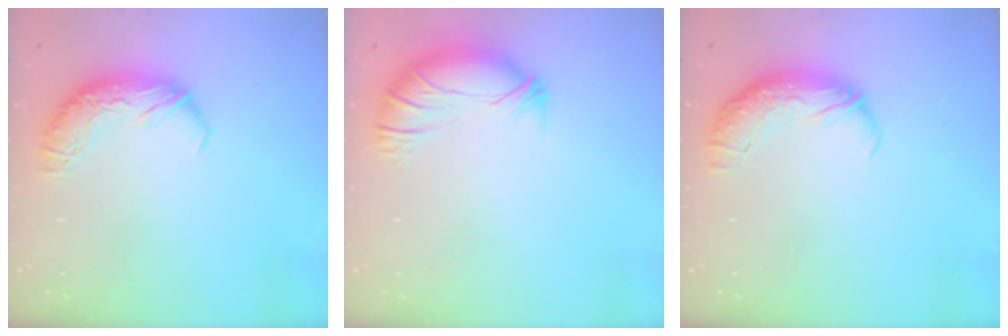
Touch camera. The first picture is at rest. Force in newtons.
{"total": 3.8, "press": 3.3, "slide": 1.9}
{"total": 2.4, "press": 1.2, "slide": 2.1}